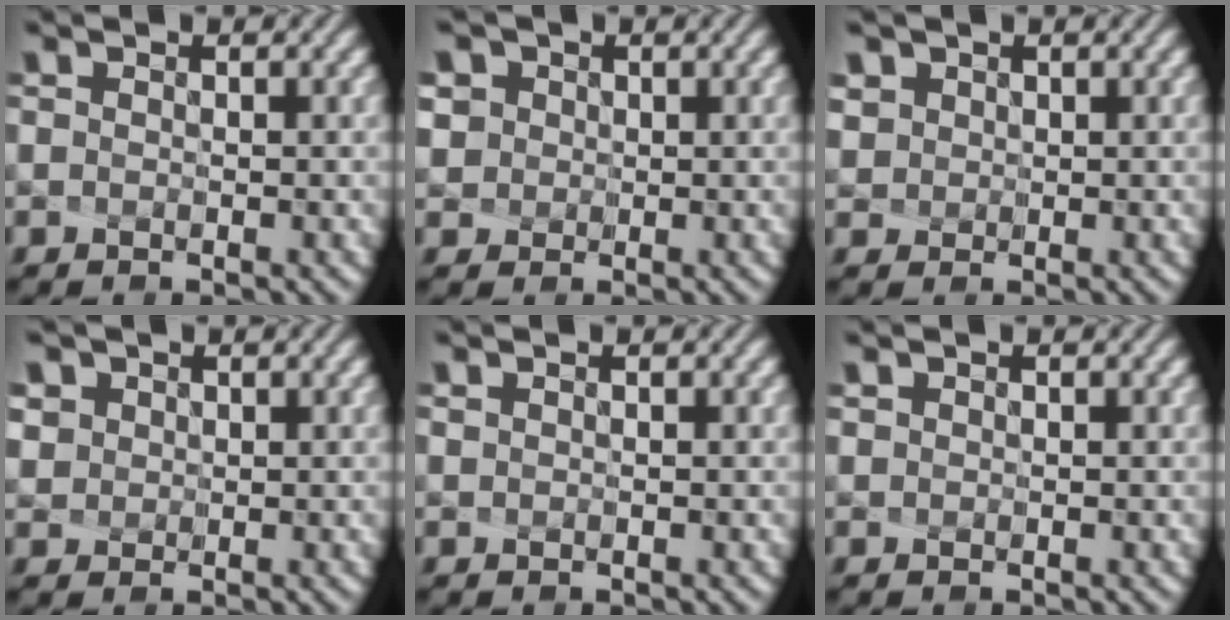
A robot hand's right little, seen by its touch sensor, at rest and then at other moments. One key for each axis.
{"total": 4.3, "fx": 2.1, "fy": 3.6, "fz": 1.3, "tx": -0.037, "ty": 0.011, "tz": 0.034}
{"total": 2.4, "fx": 1.3, "fy": 1.9, "fz": 0.4, "tx": -0.025, "ty": -0.001, "tz": 0.036}
{"total": 3.0, "fx": 1.7, "fy": 2.4, "fz": 0.7, "tx": -0.031, "ty": 0.000, "tz": 0.039}
{"total": 0.6, "fx": 0.5, "fy": 0.2, "fz": 0.2, "tx": -0.010, "ty": 0.005, "tz": 0.009}
{"total": 0.7, "fx": 0.6, "fy": 0.4, "fz": 0.1, "tx": -0.007, "ty": 0.001, "tz": 0.016}